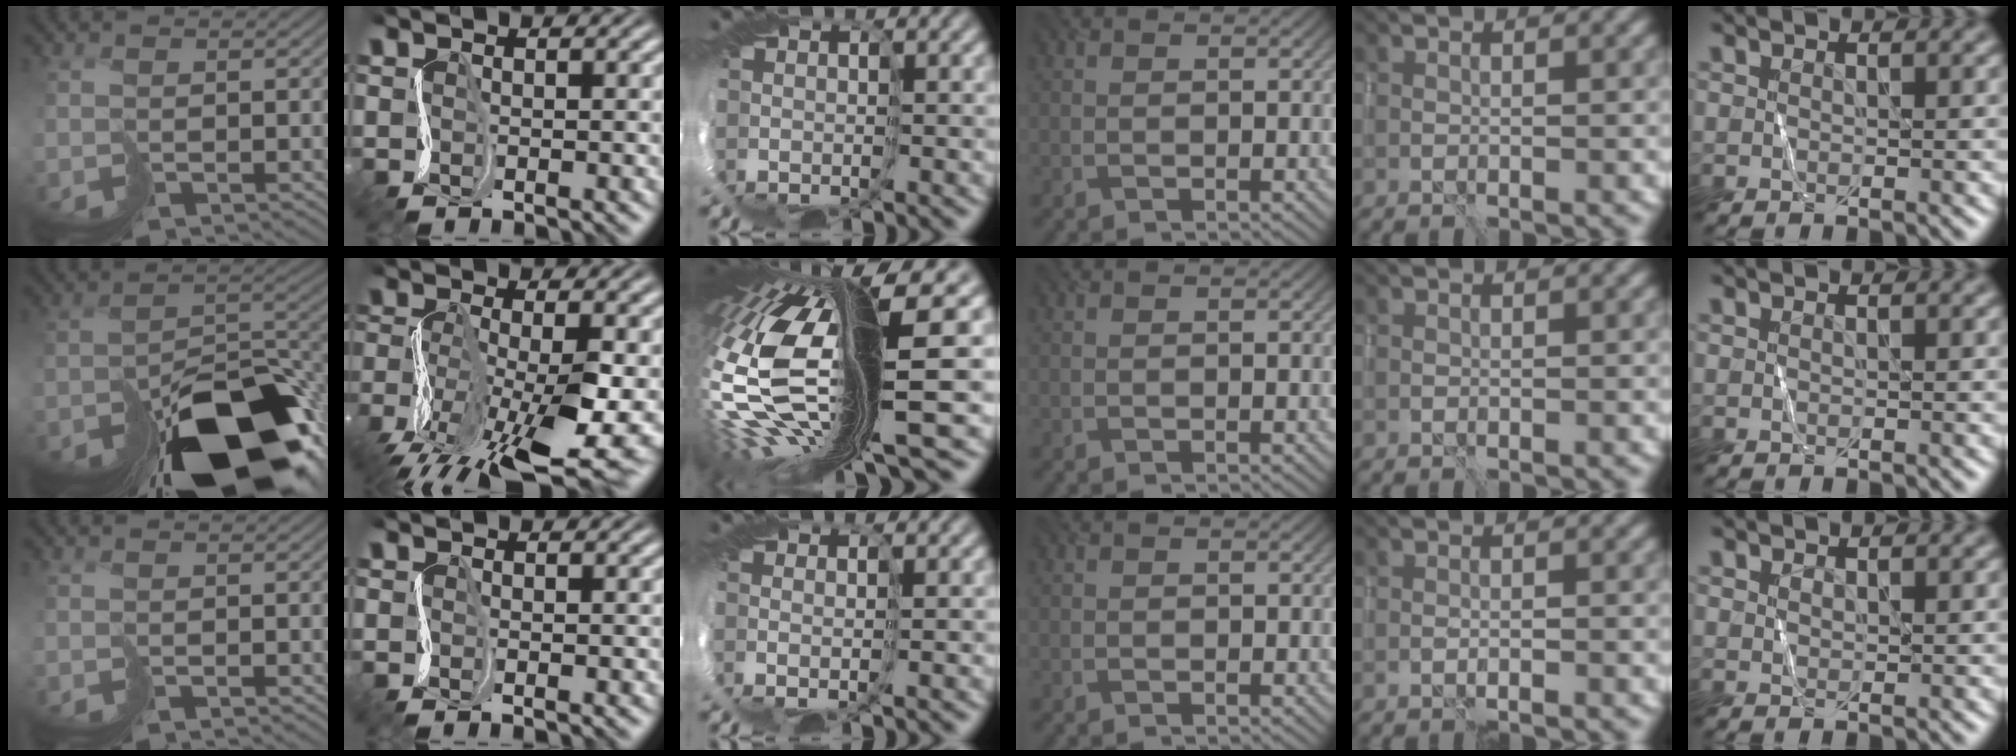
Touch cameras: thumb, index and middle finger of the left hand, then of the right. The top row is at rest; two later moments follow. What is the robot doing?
{"motion": "cut", "object": "paper bag"}